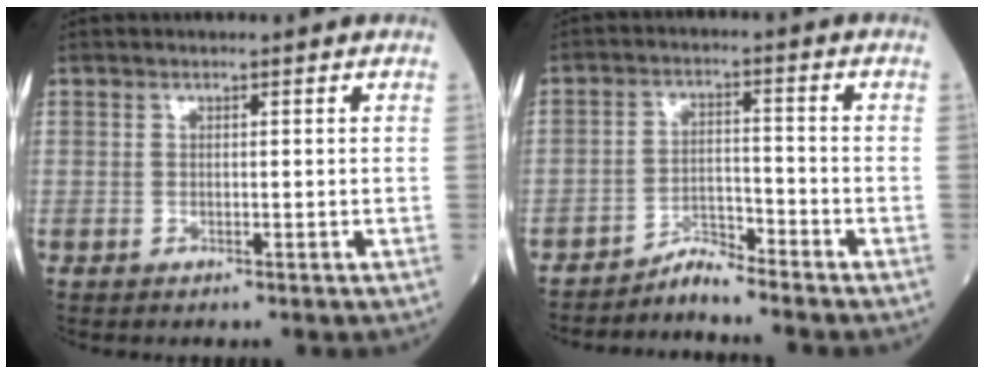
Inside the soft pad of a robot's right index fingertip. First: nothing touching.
{"total": 3.6, "force": [-3.6, -0.4, 0.1], "torque": [0.003, -0.011, -0.066]}